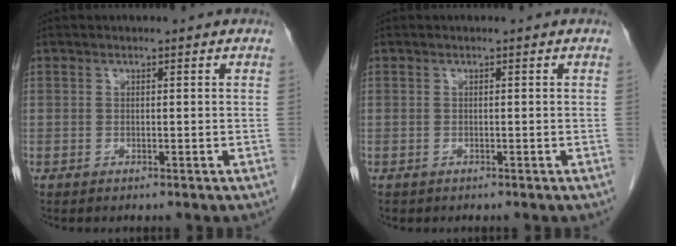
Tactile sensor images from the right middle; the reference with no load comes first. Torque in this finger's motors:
{"motor_torque": [0.05, -0.02, -0.06, -0.01]}